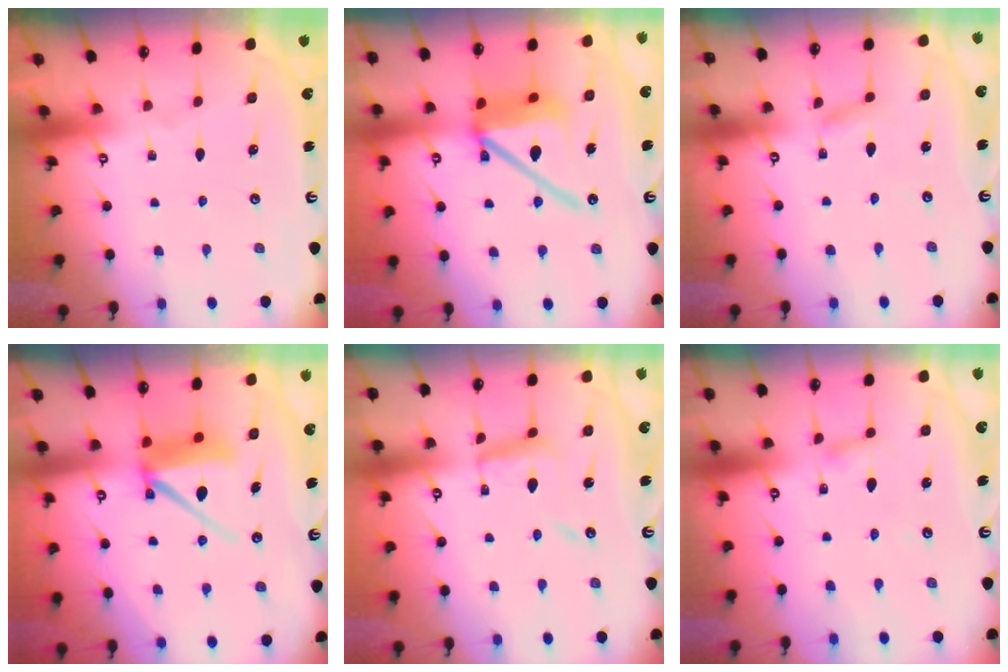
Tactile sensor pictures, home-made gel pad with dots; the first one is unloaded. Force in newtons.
{"total": 14.9, "press": 14.8, "slide": 2.0}
{"total": 1.9, "press": 1.9, "slide": 0.2}
{"total": 11.5, "press": 11.4, "slide": 0.7}
{"total": 10.6, "press": 10.6, "slide": 1.0}
{"total": 2.0, "press": 2.0, "slide": 0.2}